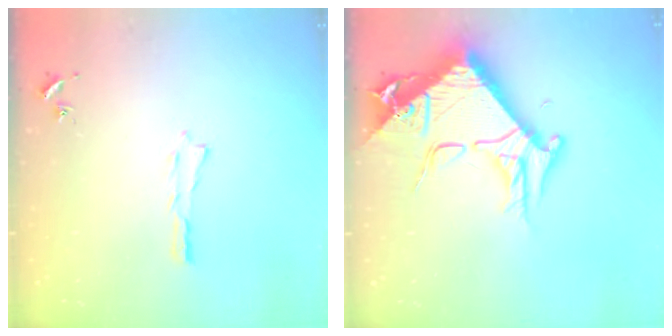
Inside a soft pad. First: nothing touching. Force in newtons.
{"total": 10.5, "press": 10.5, "slide": 1.0}